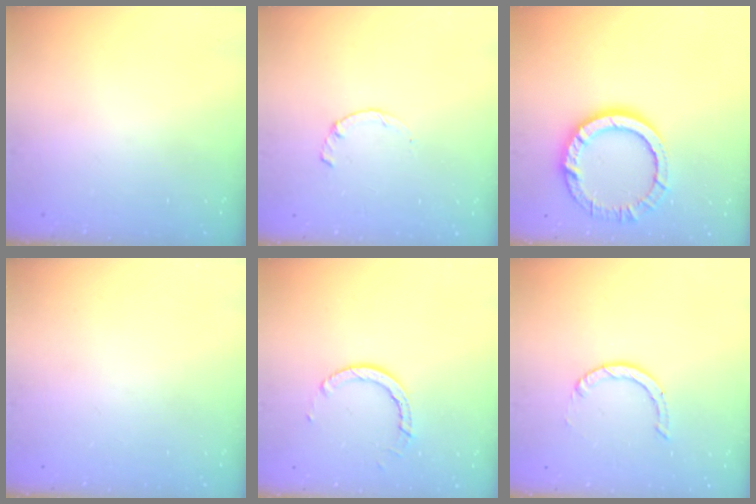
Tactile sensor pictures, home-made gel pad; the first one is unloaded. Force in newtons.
{"total": 1.7, "press": 1.7, "slide": 0.3}
{"total": 12.7, "press": 12.6, "slide": 0.9}
{"total": 0.0}
{"total": 4.9, "press": 4.9, "slide": 0.5}
{"total": 0.8, "press": 0.8, "slide": 0.1}